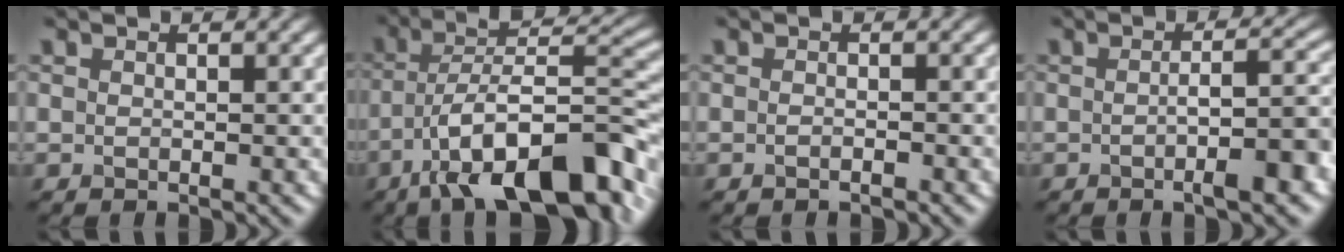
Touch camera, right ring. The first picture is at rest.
{"total": 14.2, "force": [-7.5, 4.7, 11.1], "torque": [-0.165, 0.007, -0.125]}
{"total": 0.8, "force": [-0.5, 0.2, 0.6], "torque": [-0.009, 0.000, -0.010]}
{"total": 5.3, "force": [-1.6, 1.3, 4.9], "torque": [-0.064, 0.010, -0.026]}